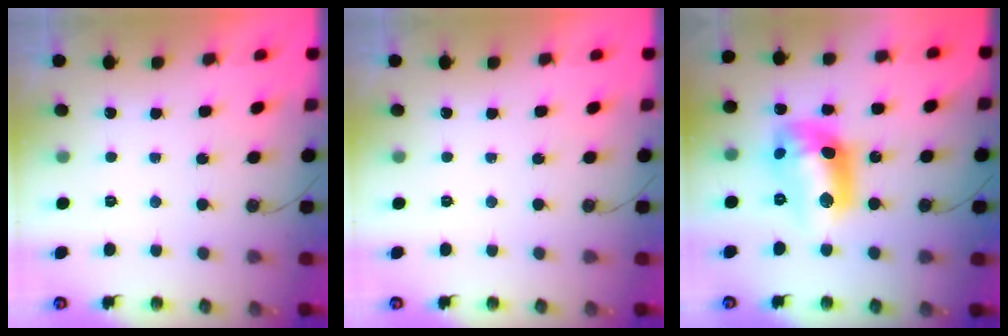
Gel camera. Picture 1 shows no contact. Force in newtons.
{"total": 0.0}
{"total": 14.6, "press": 14.6, "slide": 1.3}